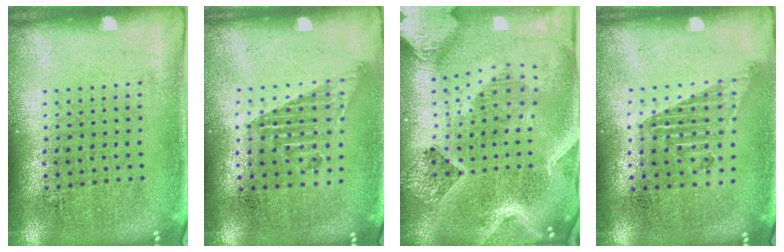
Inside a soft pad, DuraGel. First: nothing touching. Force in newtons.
{"total": 1.0, "press": 0.9, "slide": 0.4}
{"total": 4.2, "press": 3.2, "slide": 2.6}
{"total": 1.0, "press": 0.9, "slide": 0.4}